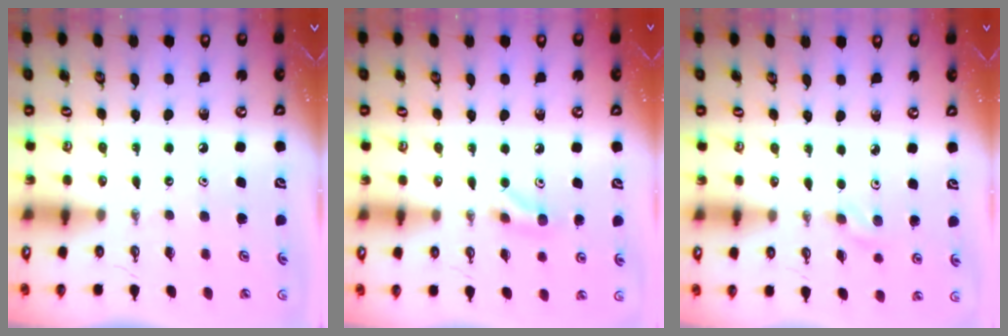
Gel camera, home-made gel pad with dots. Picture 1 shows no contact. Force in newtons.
{"total": 5.7, "press": 5.5, "slide": 1.5}
{"total": 2.6, "press": 2.1, "slide": 1.5}